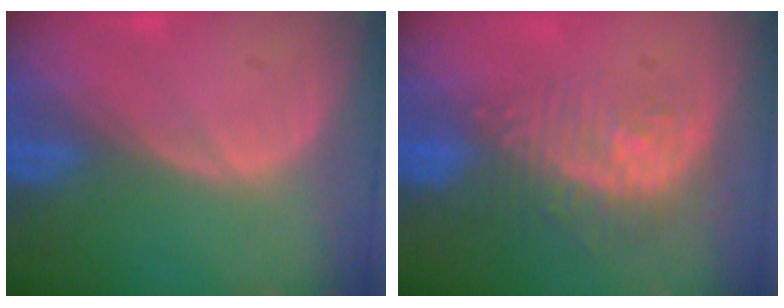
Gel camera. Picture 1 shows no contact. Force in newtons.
{"total": 9.3, "press": 8.1, "slide": 4.5}